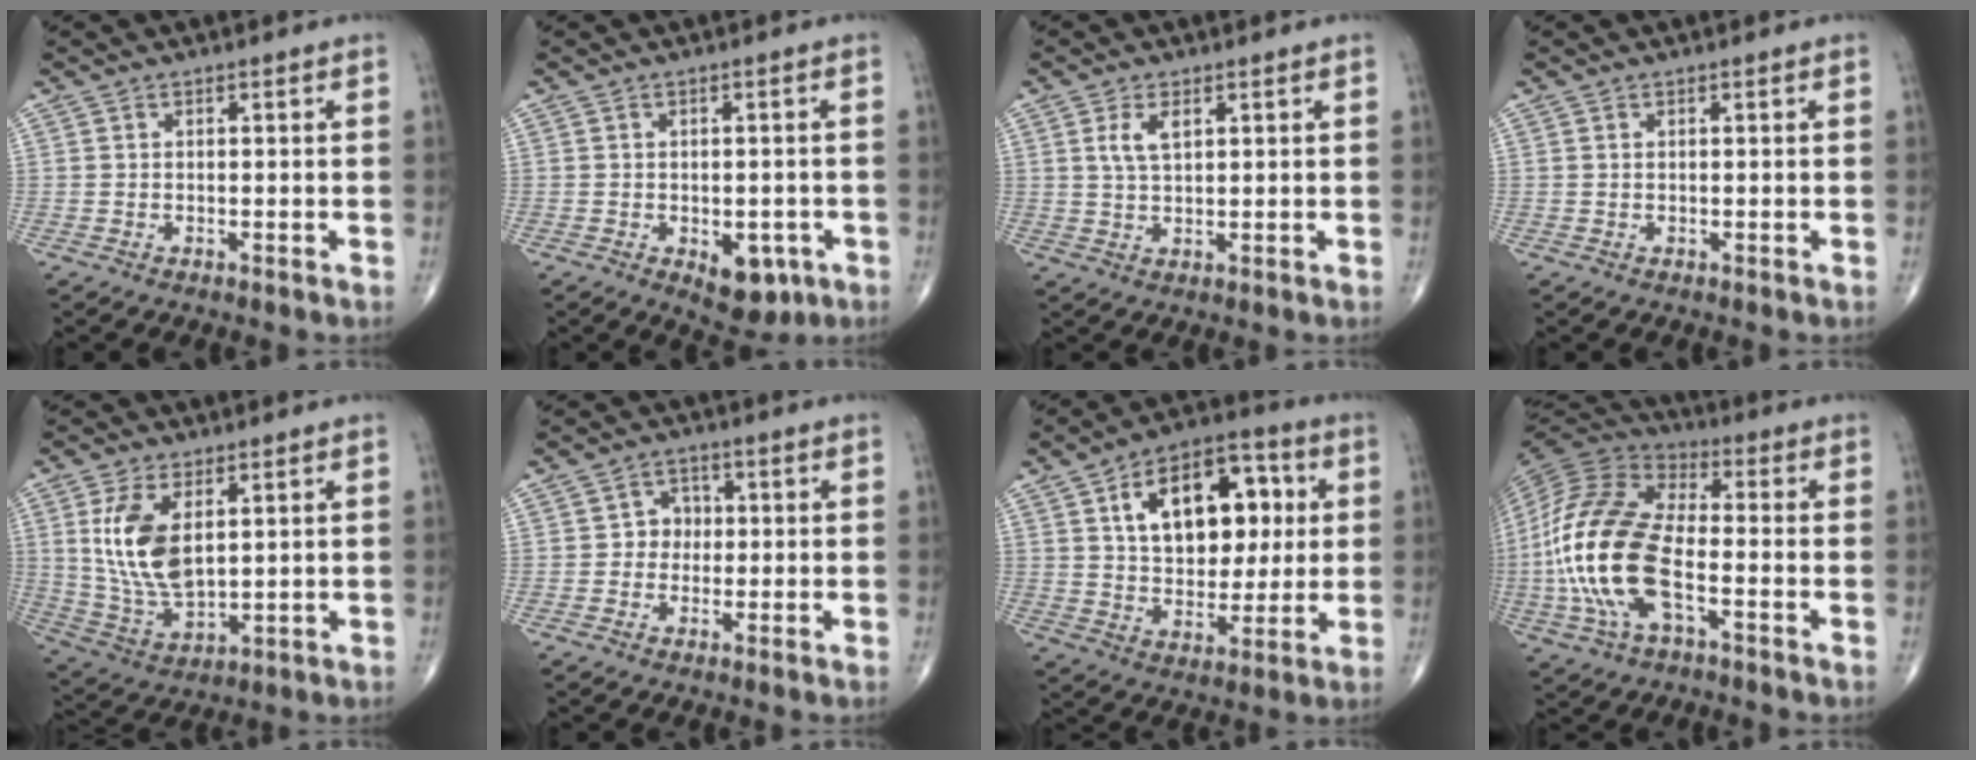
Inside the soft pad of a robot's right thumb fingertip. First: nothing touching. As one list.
[{"total": 6.8, "force": [-2.5, 3.9, 4.9], "torque": [-0.037, 0.006, -0.020]}, {"total": 4.0, "force": [1.6, 1.9, 3.2], "torque": [-0.062, -0.001, 0.034]}, {"total": 0.0}, {"total": 12.5, "force": [3.3, 6.6, 10.1], "torque": [-0.197, -0.018, 0.076]}, {"total": 3.7, "force": [0.0, 3.4, 1.5], "torque": [0.006, 0.011, -0.009]}, {"total": 18.8, "force": [4.8, 11.6, 14.0], "torque": [-0.170, 0.006, 0.077]}, {"total": 19.8, "force": [-4.2, 9.4, 16.9], "torque": [-0.362, 0.022, -0.082]}]